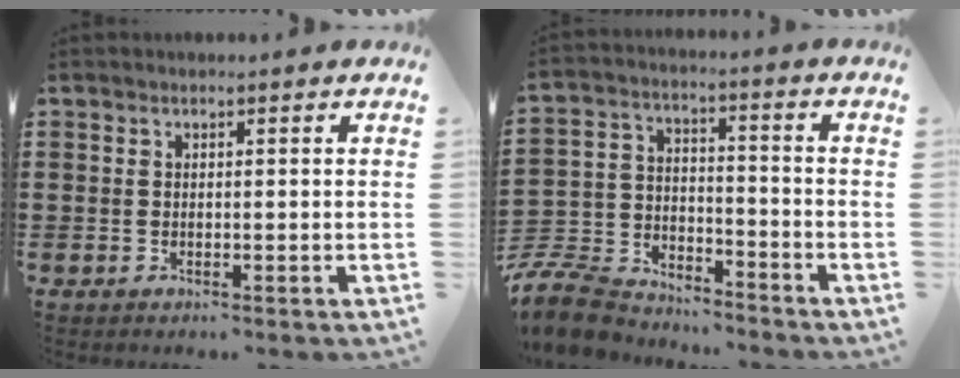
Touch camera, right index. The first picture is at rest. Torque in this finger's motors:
{"motor_torque": [-1.82, 0.32, -1.06, -0.21]}